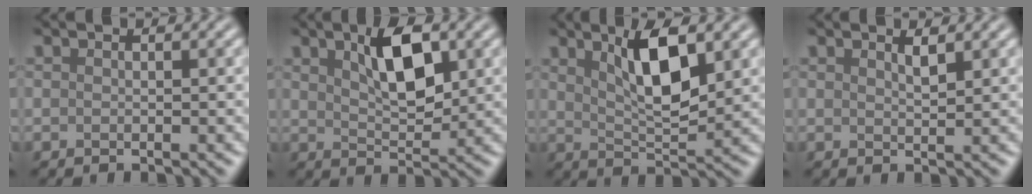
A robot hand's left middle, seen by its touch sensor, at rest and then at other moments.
{"total": 4.8, "force": [1.7, 2.0, 4.0], "torque": [-0.075, 0.001, 0.034]}
{"total": 5.8, "force": [2.1, 1.8, 5.1], "torque": [-0.090, -0.006, 0.043]}
{"total": 0.8, "force": [0.6, 0.1, 0.5], "torque": [-0.004, 0.001, 0.013]}